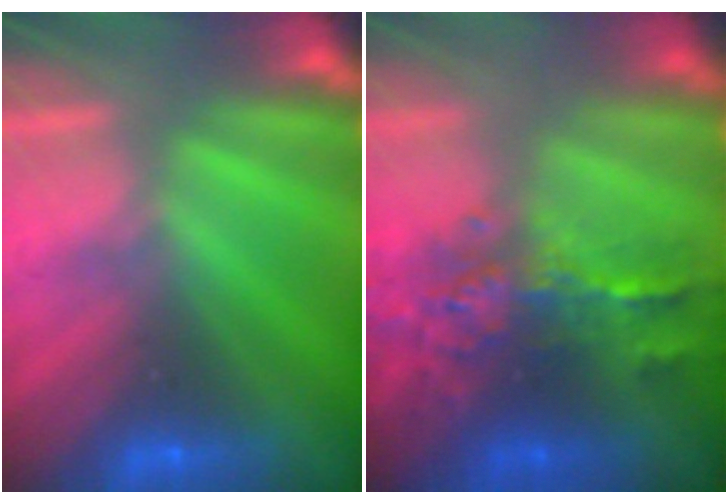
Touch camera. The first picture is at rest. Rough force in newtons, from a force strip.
{"total": 9.1}